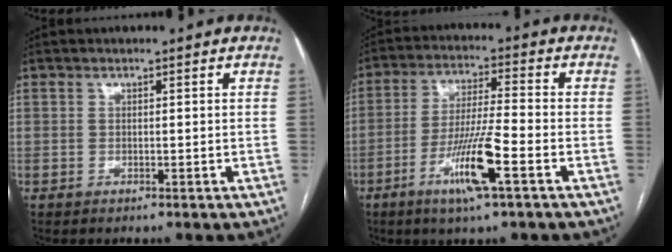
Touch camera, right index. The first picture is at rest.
{"total": 10.4, "force": [-4.6, 0.0, 9.3], "torque": [-0.178, -0.013, -0.088]}